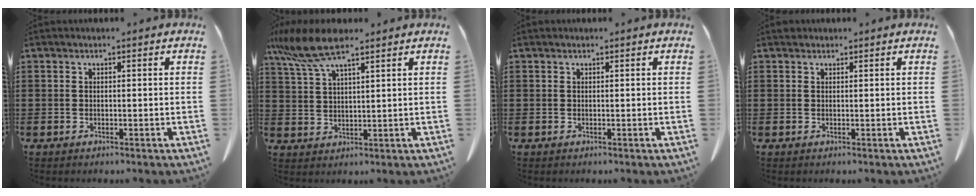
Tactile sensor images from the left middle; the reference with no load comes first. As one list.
[{"total": 8.2, "force": [5.8, 1.8, 5.6], "torque": [-0.138, -0.015, 0.101]}, {"total": 0.0}, {"total": 0.6, "force": [0.5, 0.3, 0.0], "torque": [-0.002, 0.001, 0.011]}]